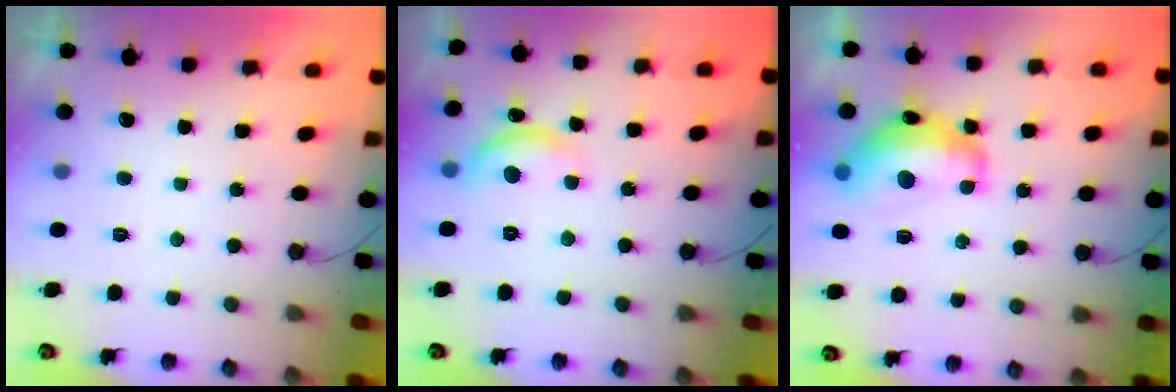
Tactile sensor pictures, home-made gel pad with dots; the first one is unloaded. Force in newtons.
{"total": 10.5, "press": 10.5, "slide": 0.7}
{"total": 15.1, "press": 15.1, "slide": 0.8}